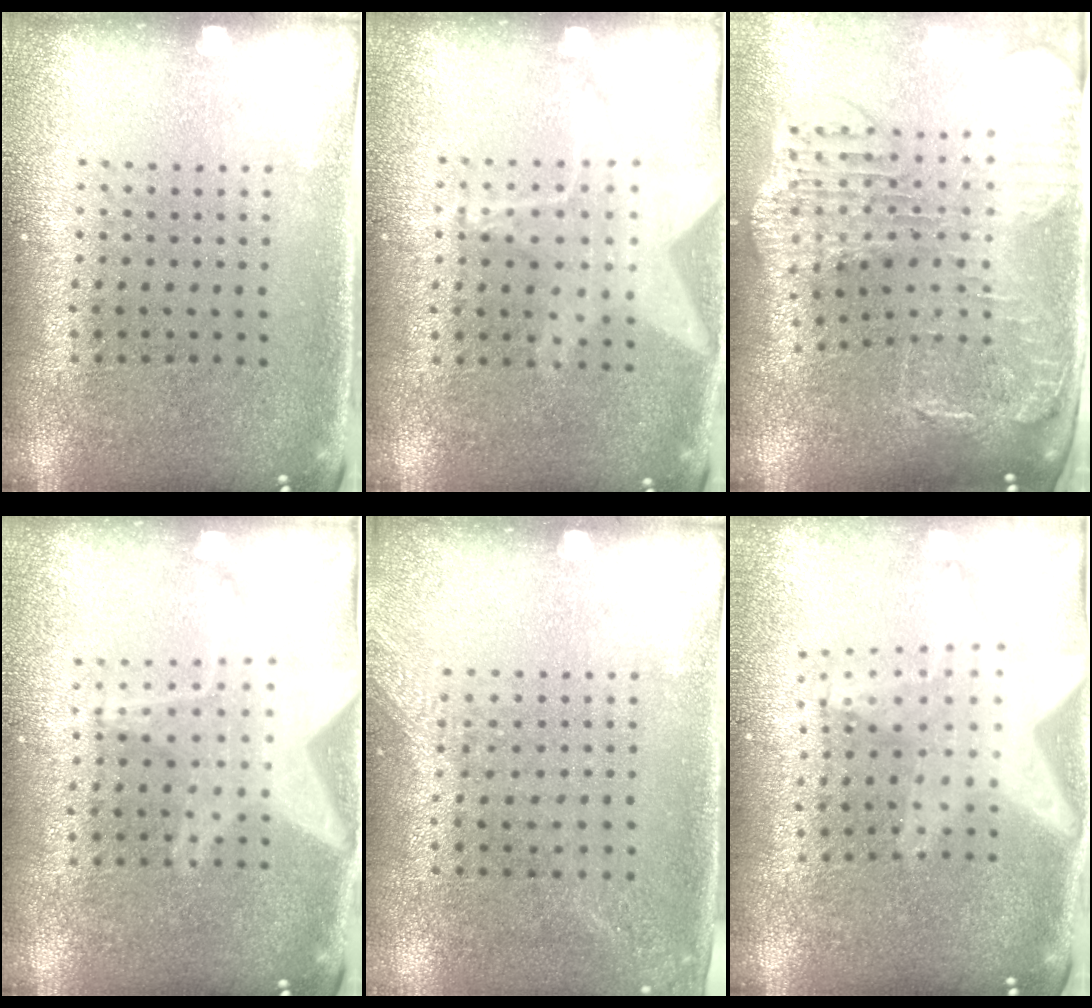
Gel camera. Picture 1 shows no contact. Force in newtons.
{"total": 1.4, "press": 1.4, "slide": 0.4}
{"total": 2.5, "press": 2.2, "slide": 1.2}
{"total": 3.1, "press": 3.0, "slide": 0.5}
{"total": 1.3, "press": 1.0, "slide": 0.8}
{"total": 2.2, "press": 1.8, "slide": 1.2}